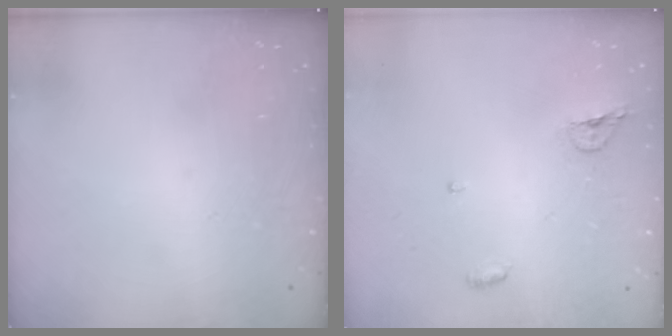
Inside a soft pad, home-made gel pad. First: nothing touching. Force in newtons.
{"total": 4.8, "press": 4.7, "slide": 1.1}